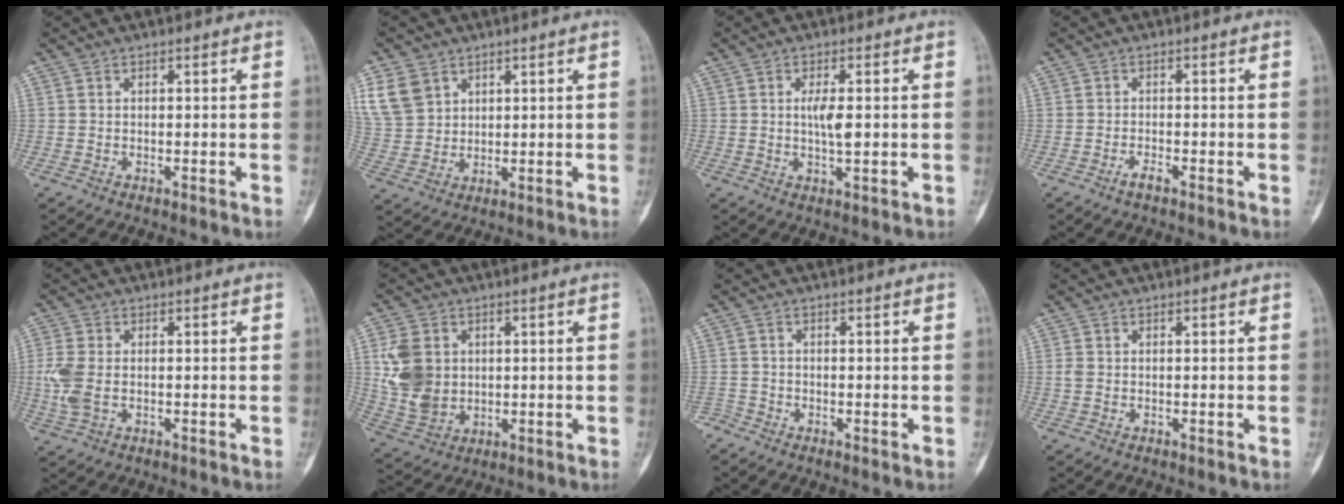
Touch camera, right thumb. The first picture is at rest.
{"total": 8.5, "force": [4.3, 6.4, 3.6], "torque": [-0.062, -0.007, 0.098]}
{"total": 4.1, "force": [0.2, 1.5, 3.8], "torque": [-0.069, -0.005, 0.005]}
{"total": 1.5, "force": [-1.1, 0.3, 1.0], "torque": [-0.023, 0.003, -0.022]}
{"total": 5.3, "force": [-0.8, 2.9, 4.4], "torque": [-0.125, 0.002, -0.015]}
{"total": 10.3, "force": [1.5, 8.0, 6.2], "torque": [-0.110, -0.007, 0.040]}
{"total": 1.8, "force": [-1.4, 1.1, -0.1], "torque": [0.003, 0.001, -0.031]}
{"total": 1.0, "force": [-0.3, 0.3, 0.8], "torque": [-0.024, 0.000, -0.009]}